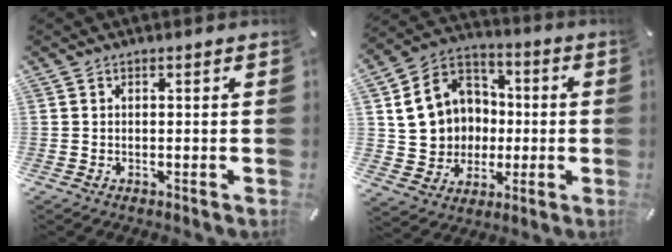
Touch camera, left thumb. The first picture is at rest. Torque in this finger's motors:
{"motor_torque": [1.08, 1.54, 1.16, -0.67, 0.45]}